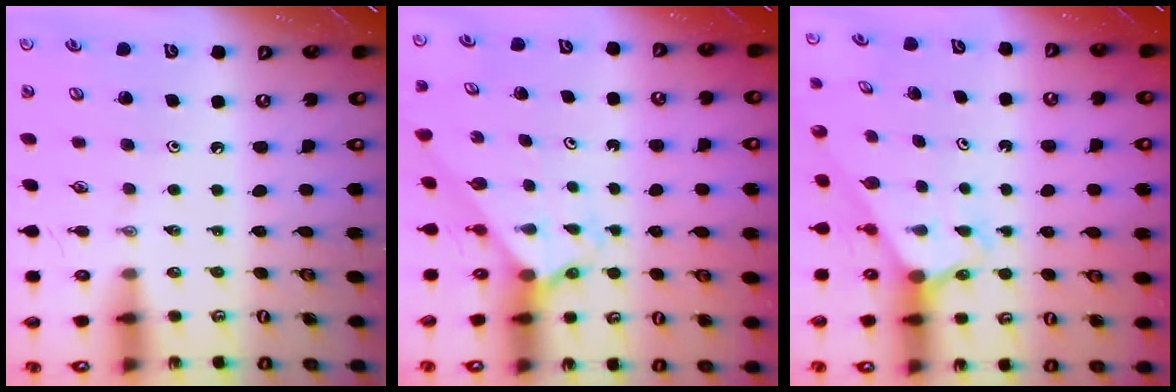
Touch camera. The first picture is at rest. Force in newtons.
{"total": 2.1, "press": 2.1, "slide": 0.2}
{"total": 2.2, "press": 2.2, "slide": 0.2}